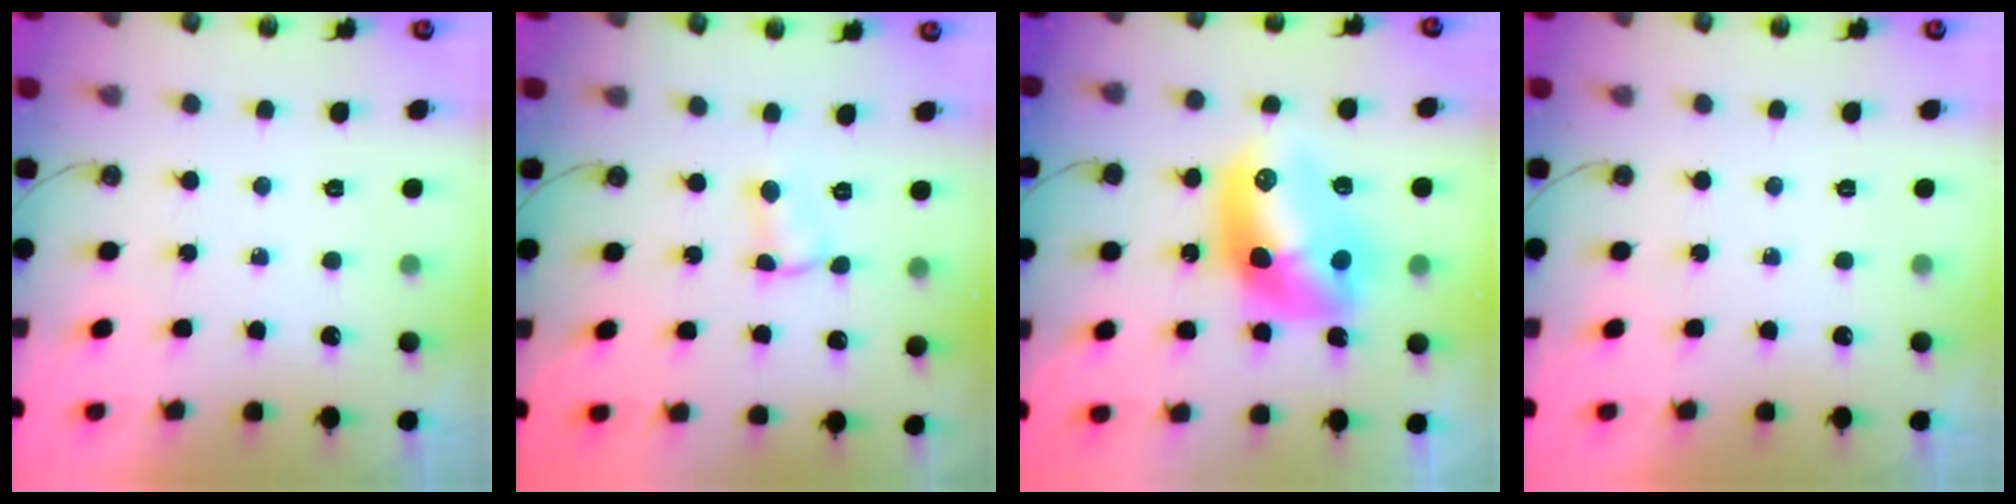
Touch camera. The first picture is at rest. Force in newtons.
{"total": 2.9, "press": 2.7, "slide": 1.0}
{"total": 14.1, "press": 14.1, "slide": 1.0}
{"total": 0.0}